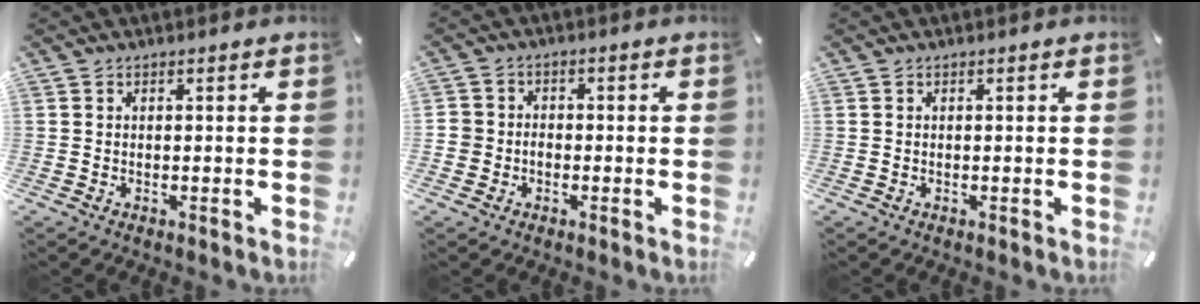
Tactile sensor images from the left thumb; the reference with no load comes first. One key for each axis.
{"total": 3.6, "fx": -1.5, "fy": 3.2, "fz": 0.6, "tx": -0.011, "ty": 0.011, "tz": -0.030}
{"total": 0.0}